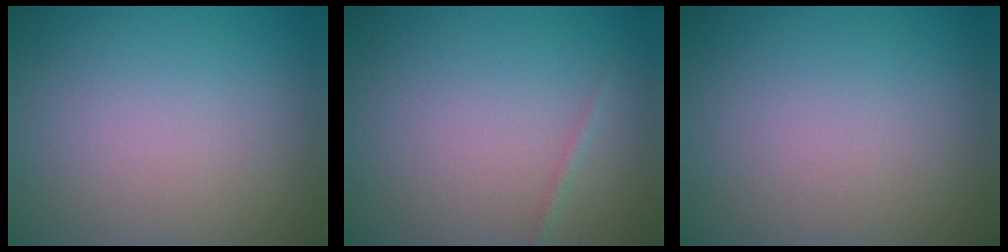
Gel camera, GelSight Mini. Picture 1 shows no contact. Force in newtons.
{"total": 0.6, "press": 0.6, "slide": 0.1}
{"total": 0.0}